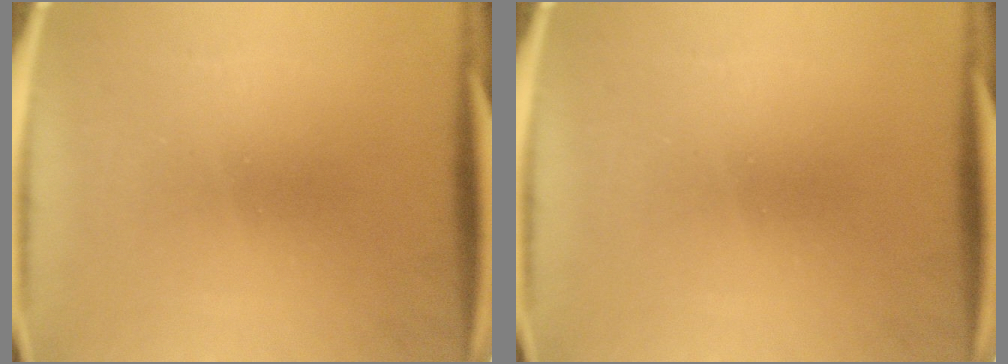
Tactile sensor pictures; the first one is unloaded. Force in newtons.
{"total": 0.0}